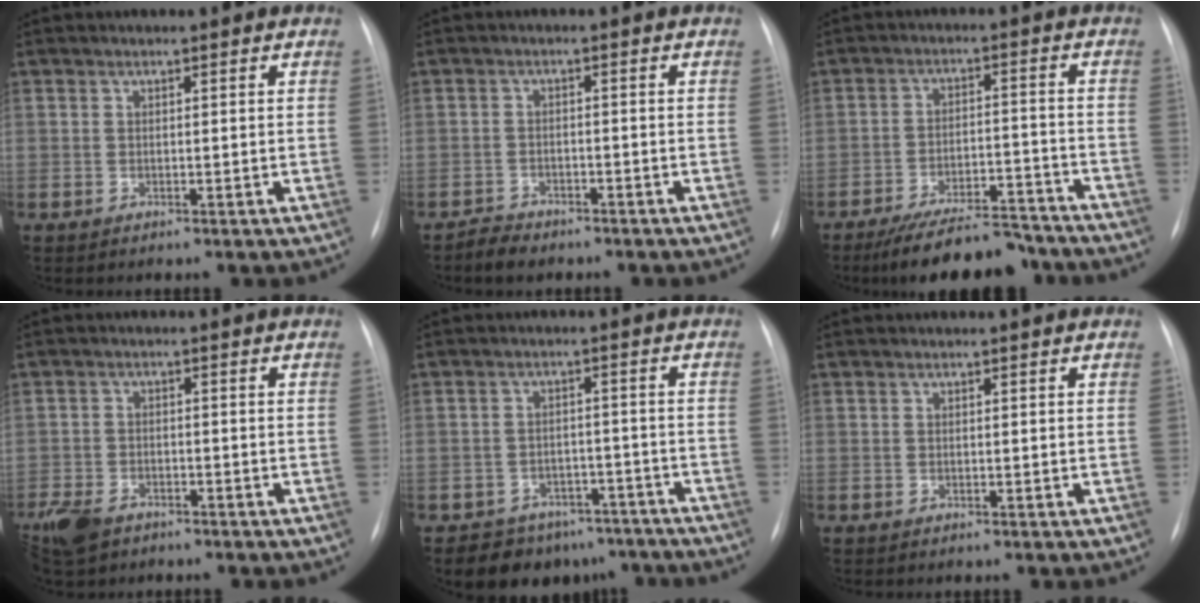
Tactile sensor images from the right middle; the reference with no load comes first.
{"total": 2.6, "force": [-2.3, 1.1, 0.4], "torque": [-0.015, 0.000, -0.038]}
{"total": 13.0, "force": [-11.5, 3.0, 5.2], "torque": [-0.073, 0.012, -0.175]}
{"total": 6.2, "force": [-4.5, 3.4, 2.7], "torque": [-0.055, -0.006, -0.079]}
{"total": 9.6, "force": [-7.6, 5.8, 1.2], "torque": [0.004, 0.025, -0.095]}
{"total": 0.0}